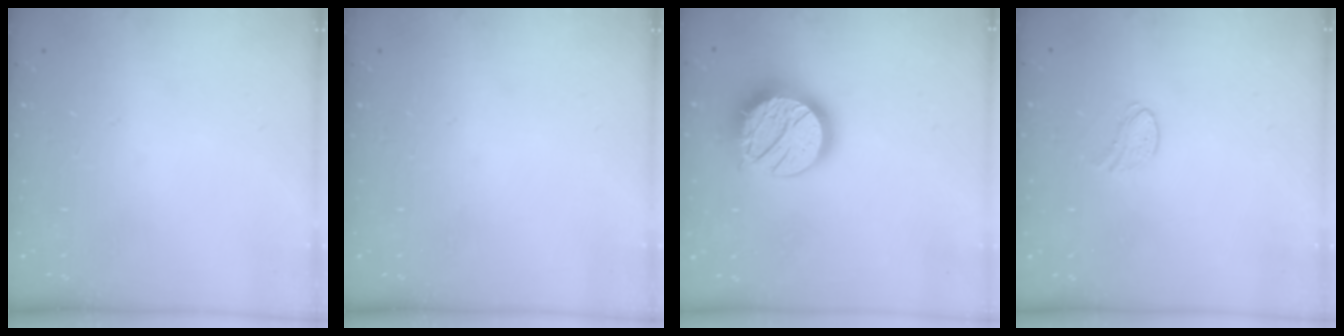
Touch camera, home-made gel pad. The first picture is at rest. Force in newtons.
{"total": 0.0}
{"total": 16.2, "press": 16.2, "slide": 1.0}
{"total": 6.1, "press": 6.1, "slide": 0.6}